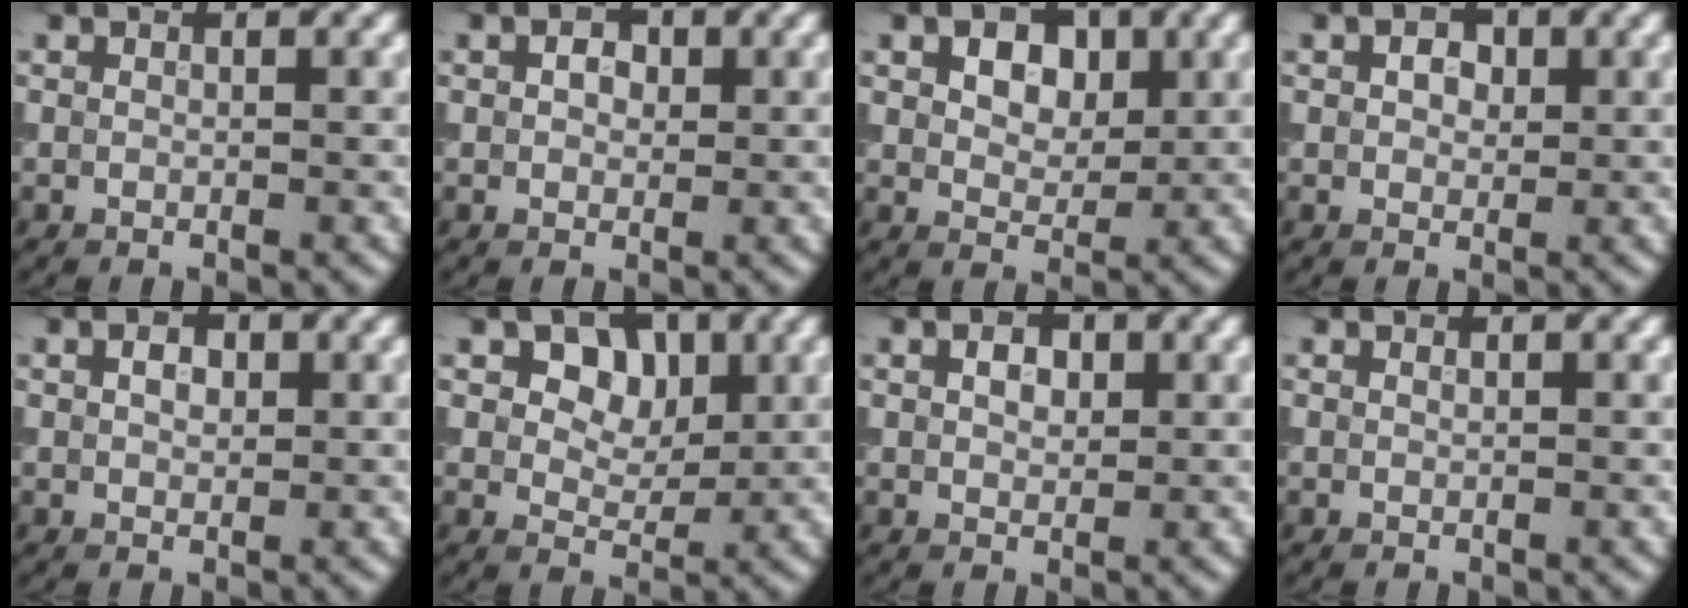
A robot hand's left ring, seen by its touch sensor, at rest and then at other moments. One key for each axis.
{"total": 1.8, "fx": 0.4, "fy": 1.3, "fz": 1.1, "tx": -0.017, "ty": 0.003, "tz": 0.002}
{"total": 4.4, "fx": 1.6, "fy": 2.9, "fz": 2.9, "tx": -0.042, "ty": 0.007, "tz": 0.012}
{"total": 2.2, "fx": 0.7, "fy": 1.5, "fz": 1.4, "tx": -0.022, "ty": 0.004, "tz": 0.006}
{"total": 1.6, "fx": 0.4, "fy": 1.1, "fz": 1.1, "tx": -0.020, "ty": 0.003, "tz": 0.006}
{"total": 4.2, "fx": 1.3, "fy": 3.0, "fz": 2.6, "tx": -0.032, "ty": 0.001, "tz": 0.011}
{"total": 1.9, "fx": 0.6, "fy": 1.3, "fz": 1.3, "tx": -0.024, "ty": 0.002, "tz": 0.008}
{"total": 0.0}